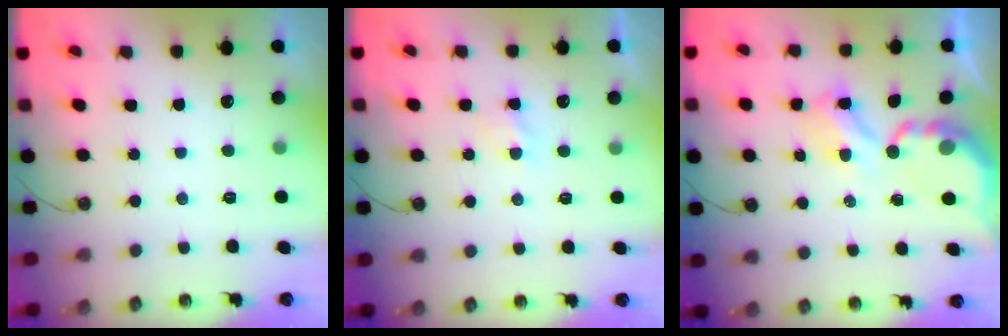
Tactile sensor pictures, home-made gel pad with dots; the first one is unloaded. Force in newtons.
{"total": 3.0, "press": 3.0, "slide": 0.5}
{"total": 5.4, "press": 5.4, "slide": 0.3}